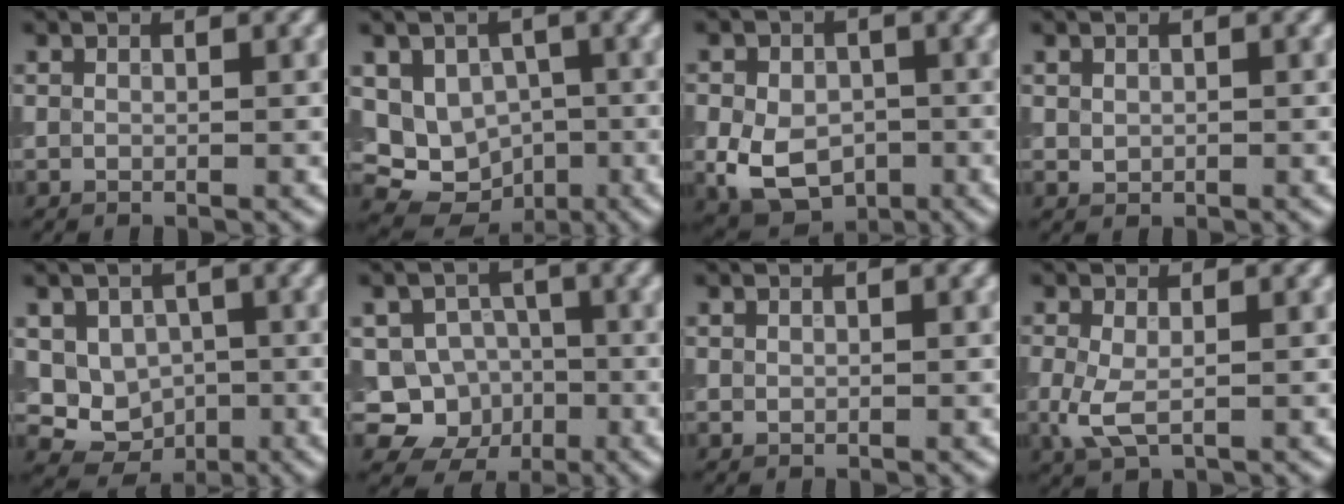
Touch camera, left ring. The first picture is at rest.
{"total": 8.6, "force": [-0.7, 7.5, 4.1], "torque": [-0.059, 0.003, -0.019]}
{"total": 7.6, "force": [-2.0, 5.5, 4.7], "torque": [-0.093, -0.015, -0.040]}
{"total": 0.7, "force": [0.2, 0.7, 0.3], "torque": [-0.003, -0.003, 0.005]}
{"total": 5.1, "force": [0.1, 4.5, 2.4], "torque": [-0.021, -0.009, -0.003]}
{"total": 6.3, "force": [-2.1, 5.8, 1.6], "torque": [0.001, 0.005, -0.059]}
{"total": 0.0}
{"total": 2.9, "force": [-0.3, 1.5, 2.4], "torque": [-0.061, -0.004, -0.006]}